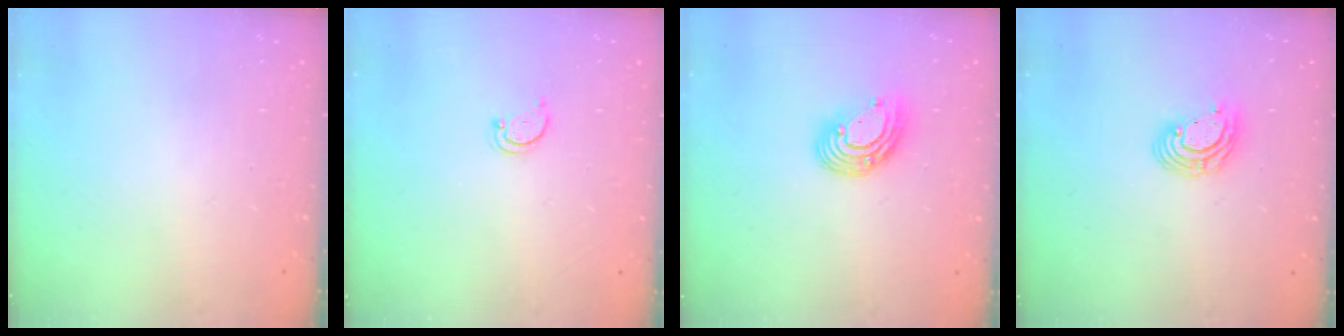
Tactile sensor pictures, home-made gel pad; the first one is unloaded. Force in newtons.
{"total": 2.8, "press": 2.7, "slide": 0.3}
{"total": 10.5, "press": 10.4, "slide": 1.1}
{"total": 7.3, "press": 7.1, "slide": 1.3}